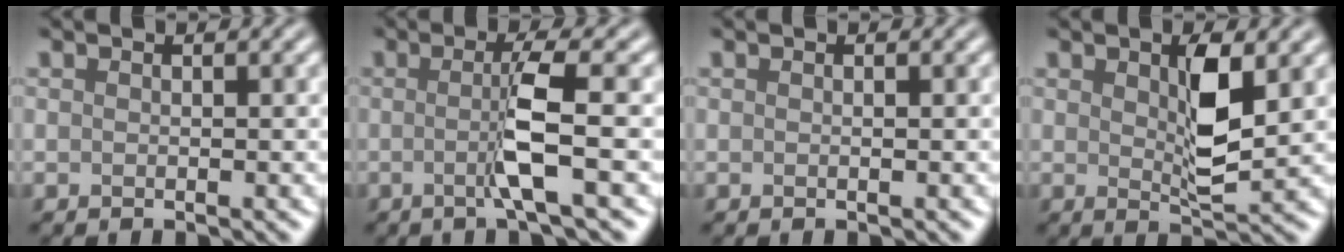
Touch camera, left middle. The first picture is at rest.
{"total": 4.2, "force": [-0.3, 0.5, 4.1], "torque": [-0.071, -0.004, -0.013]}
{"total": 0.0}
{"total": 3.9, "force": [1.0, 1.3, 3.6], "torque": [-0.066, -0.005, 0.019]}